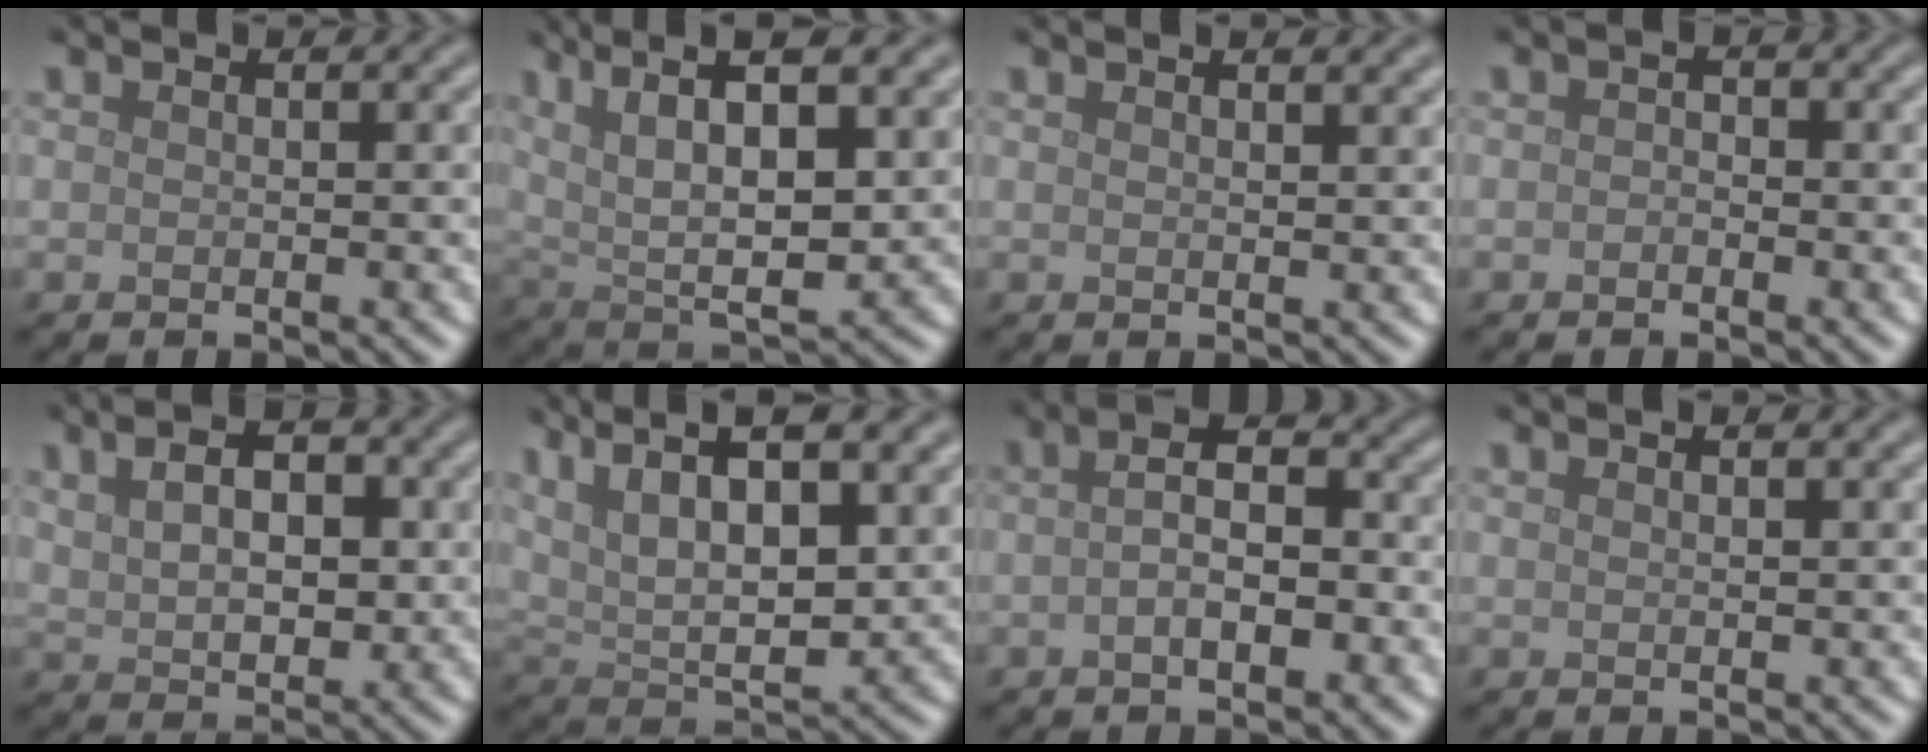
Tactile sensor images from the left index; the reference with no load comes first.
{"total": 11.5, "force": [5.1, 4.4, 9.4], "torque": [-0.174, 0.003, 0.088]}
{"total": 2.6, "force": [1.9, 0.9, 1.5], "torque": [-0.006, 0.013, 0.015]}
{"total": 0.8, "force": [-0.3, 0.7, 0.4], "torque": [-0.006, -0.002, -0.008]}
{"total": 6.4, "force": [2.2, 3.8, 4.7], "torque": [-0.074, 0.009, 0.032]}
{"total": 13.0, "force": [6.7, 5.3, 9.8], "torque": [-0.182, 0.016, 0.101]}
{"total": 4.2, "force": [-0.7, 1.9, 3.7], "torque": [-0.062, 0.003, -0.017]}
{"total": 1.8, "force": [1.4, 0.5, 0.9], "torque": [-0.007, 0.004, 0.009]}